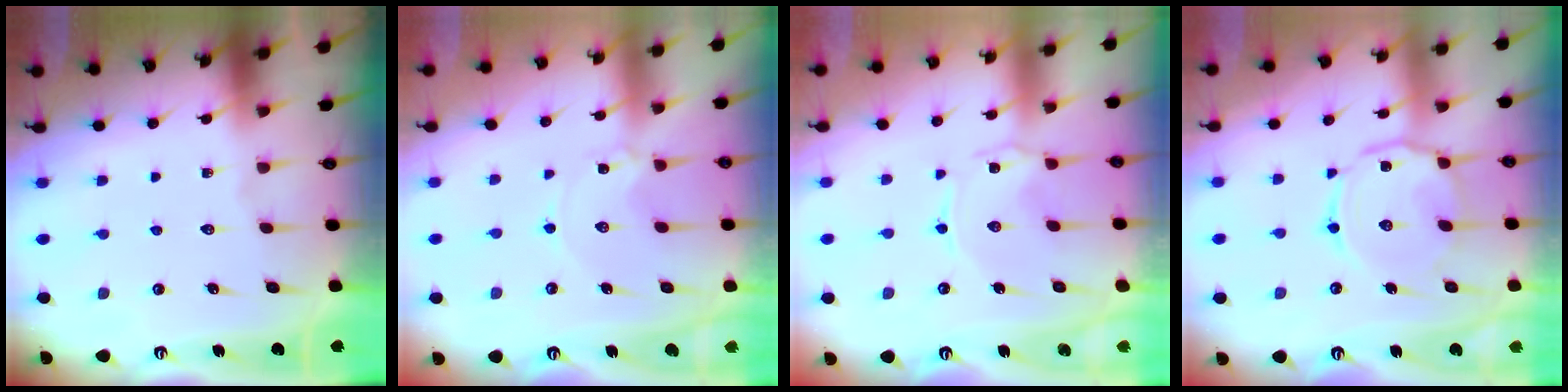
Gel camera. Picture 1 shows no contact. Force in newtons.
{"total": 1.9, "press": 1.9, "slide": 0.3}
{"total": 1.0, "press": 0.9, "slide": 0.2}
{"total": 9.5, "press": 9.5, "slide": 0.7}